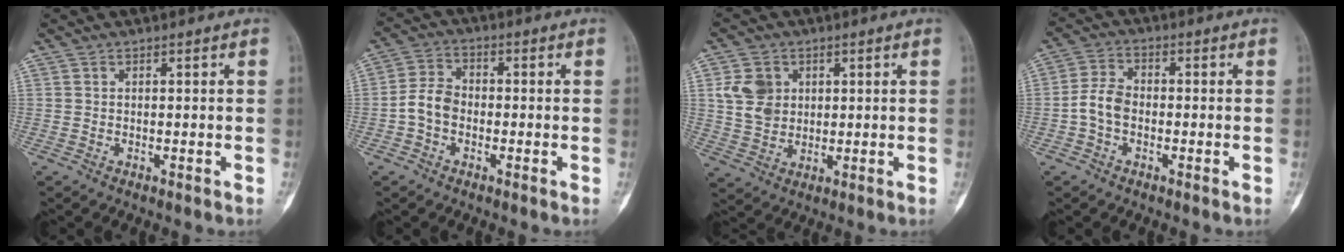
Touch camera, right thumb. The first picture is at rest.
{"total": 5.6, "force": [-1.5, 4.1, 3.5], "torque": [-0.061, 0.020, -0.039]}
{"total": 7.6, "force": [2.0, 6.2, 3.9], "torque": [-0.053, -0.007, 0.045]}
{"total": 5.4, "force": [-1.4, 3.7, 3.7], "torque": [-0.071, 0.019, -0.035]}